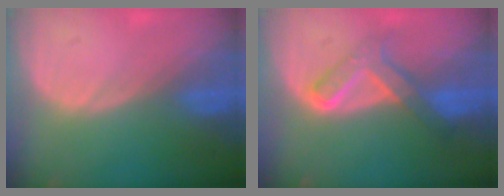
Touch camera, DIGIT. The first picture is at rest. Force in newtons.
{"total": 5.9, "press": 5.7, "slide": 1.6}